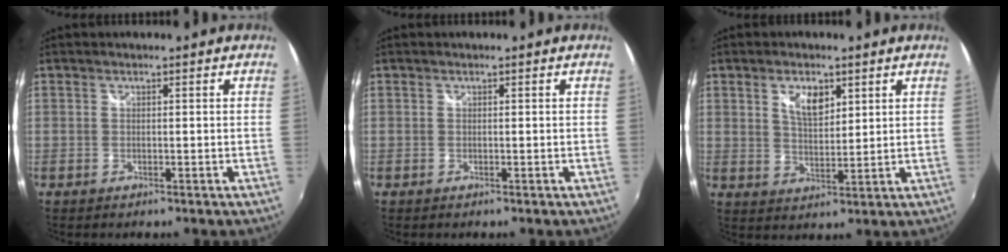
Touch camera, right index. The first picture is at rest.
{"total": 0.0}
{"total": 5.7, "force": [2.7, 2.8, 4.1], "torque": [-0.071, 0.003, 0.050]}